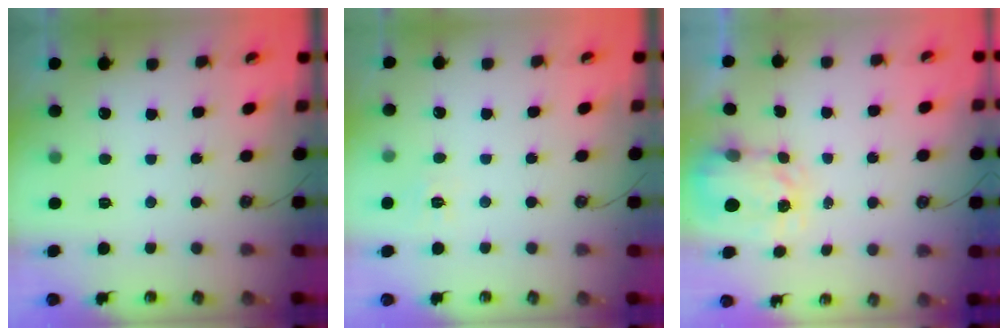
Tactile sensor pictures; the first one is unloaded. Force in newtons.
{"total": 6.3, "press": 6.3, "slide": 0.6}
{"total": 3.7, "press": 3.7, "slide": 0.5}